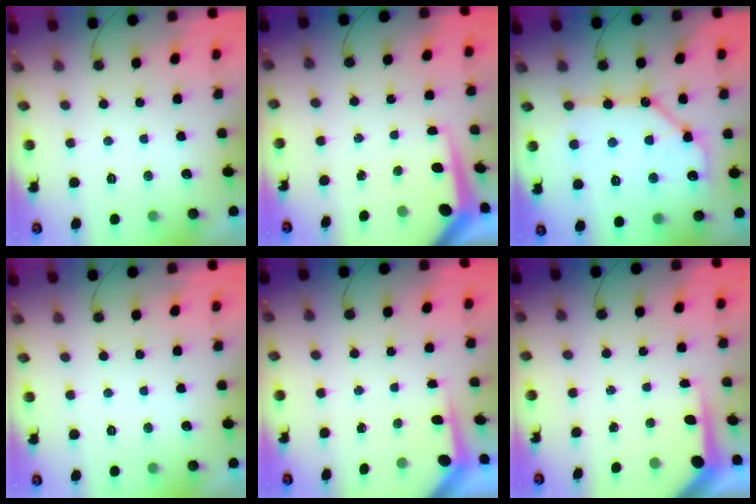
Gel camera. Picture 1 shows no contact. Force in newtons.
{"total": 7.8, "press": 7.7, "slide": 0.6}
{"total": 13.9, "press": 13.8, "slide": 1.5}
{"total": 0.0}
{"total": 3.5, "press": 3.5, "slide": 0.3}
{"total": 6.1, "press": 6.1, "slide": 0.6}